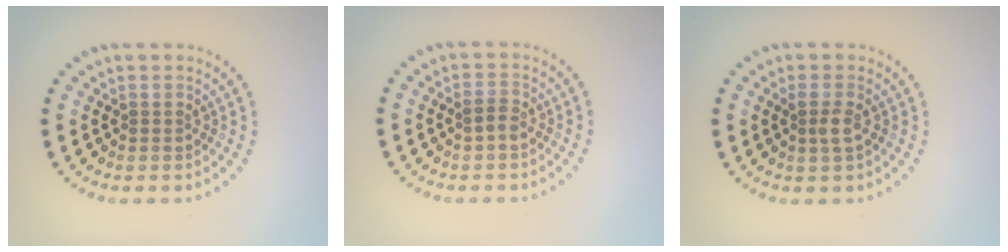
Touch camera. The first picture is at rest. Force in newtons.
{"total": 1.2, "press": 1.1, "slide": 0.4}
{"total": 1.5, "press": 1.3, "slide": 0.8}